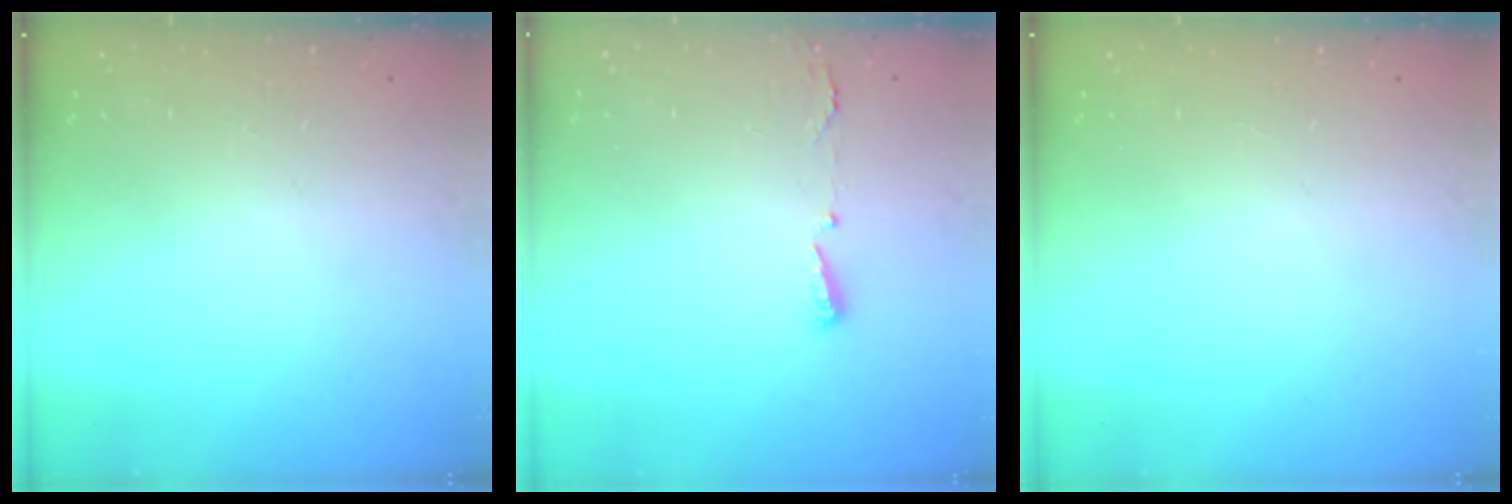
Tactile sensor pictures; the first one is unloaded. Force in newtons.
{"total": 2.9, "press": 2.8, "slide": 0.6}
{"total": 0.0}